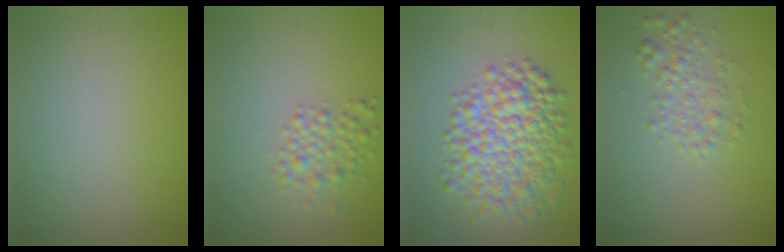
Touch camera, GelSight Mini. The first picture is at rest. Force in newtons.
{"total": 2.3, "press": 2.3, "slide": 0.0}
{"total": 8.0, "press": 8.0, "slide": 0.2}
{"total": 2.2, "press": 2.2, "slide": 0.0}